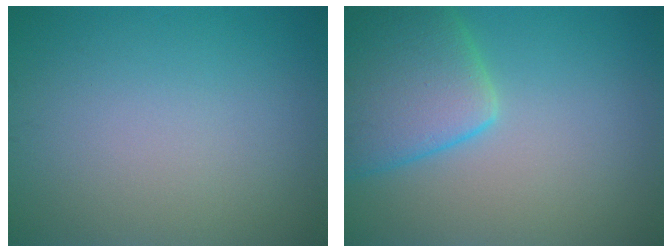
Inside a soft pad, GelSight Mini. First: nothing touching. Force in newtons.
{"total": 6.9, "press": 6.9, "slide": 0.5}